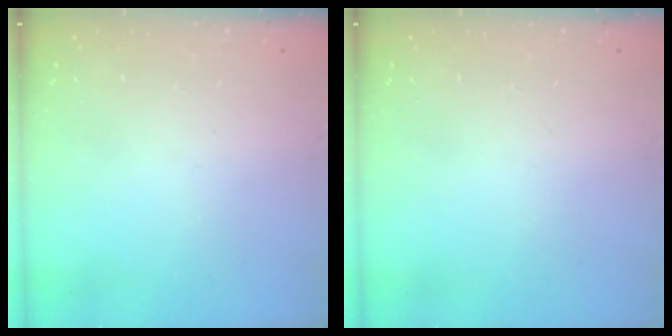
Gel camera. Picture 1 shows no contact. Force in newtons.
{"total": 0.0}